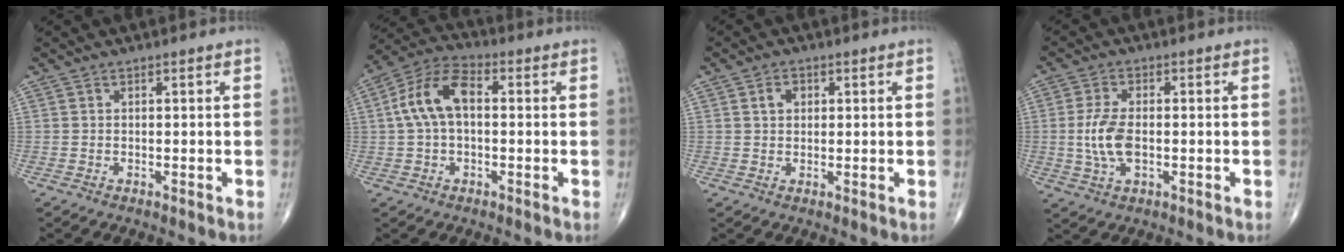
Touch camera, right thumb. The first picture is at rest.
{"total": 10.2, "force": [0.8, 5.7, 8.4], "torque": [-0.168, 0.033, 0.008]}
{"total": 2.7, "force": [0.9, 2.0, 1.5], "torque": [-0.017, 0.002, 0.015]}
{"total": 7.3, "force": [-0.6, 3.7, 6.3], "torque": [-0.139, 0.000, -0.011]}